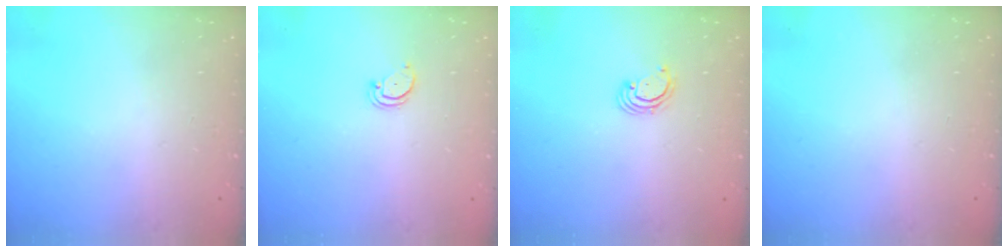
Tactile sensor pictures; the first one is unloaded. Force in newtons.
{"total": 1.5, "press": 1.5, "slide": 0.2}
{"total": 2.6, "press": 2.6, "slide": 0.3}
{"total": 0.0}